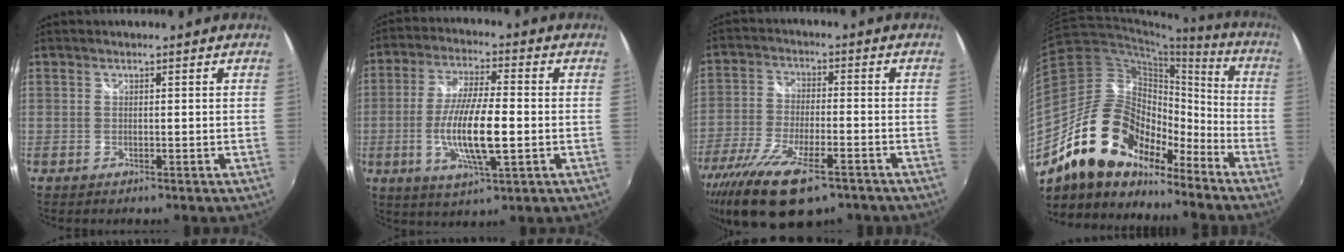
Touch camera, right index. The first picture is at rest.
{"total": 12.7, "force": [-2.5, 2.6, 12.2], "torque": [-0.237, -0.010, -0.048]}
{"total": 18.4, "force": [-12.0, 6.6, 12.3], "torque": [-0.261, -0.061, -0.208]}
{"total": 20.0, "force": [-14.2, 10.4, 9.6], "torque": [-0.178, 0.014, -0.248]}